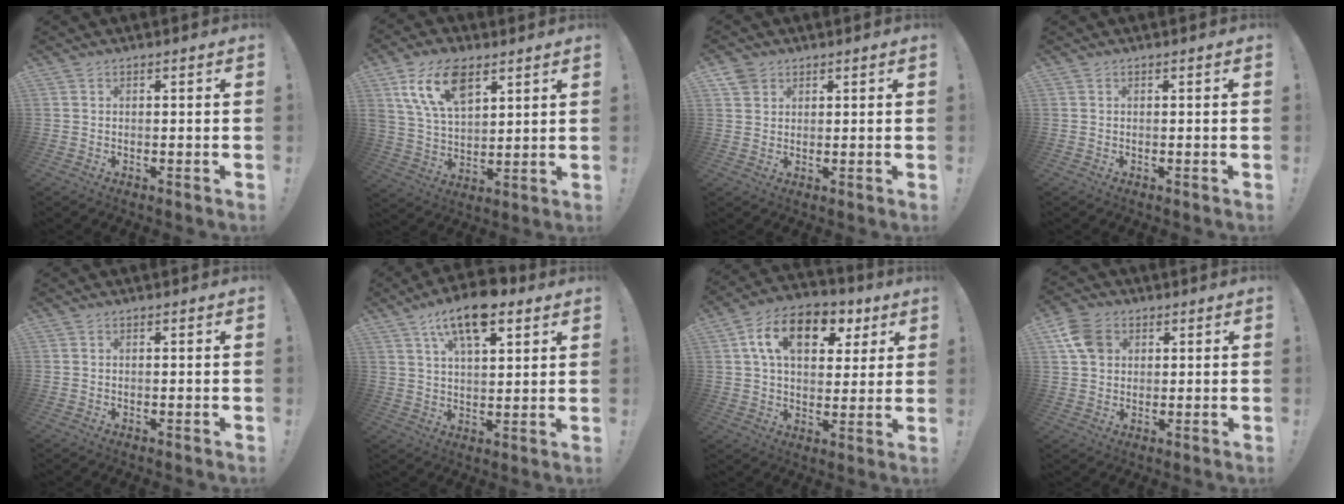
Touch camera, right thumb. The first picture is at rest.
{"total": 15.2, "force": [8.1, 8.3, 9.9], "torque": [-0.182, -0.028, 0.149]}
{"total": 3.8, "force": [2.3, 2.8, 0.9], "torque": [-0.013, -0.007, 0.044]}
{"total": 0.0}
{"total": 0.0}
{"total": 13.1, "force": [7.8, 5.5, 8.9], "torque": [-0.143, -0.026, 0.133]}
{"total": 15.6, "force": [6.2, 9.8, 10.4], "torque": [-0.166, -0.014, 0.111]}
{"total": 9.1, "force": [3.3, 7.3, 4.3], "torque": [-0.071, -0.005, 0.068]}